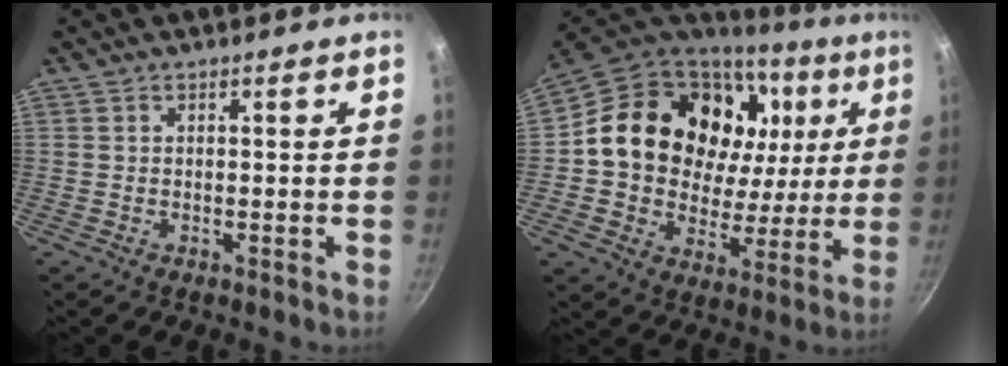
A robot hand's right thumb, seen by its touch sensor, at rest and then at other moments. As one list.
[{"total": 26.6, "force": [7.3, 20.1, 15.9], "torque": [-0.253, 0.010, 0.122]}]